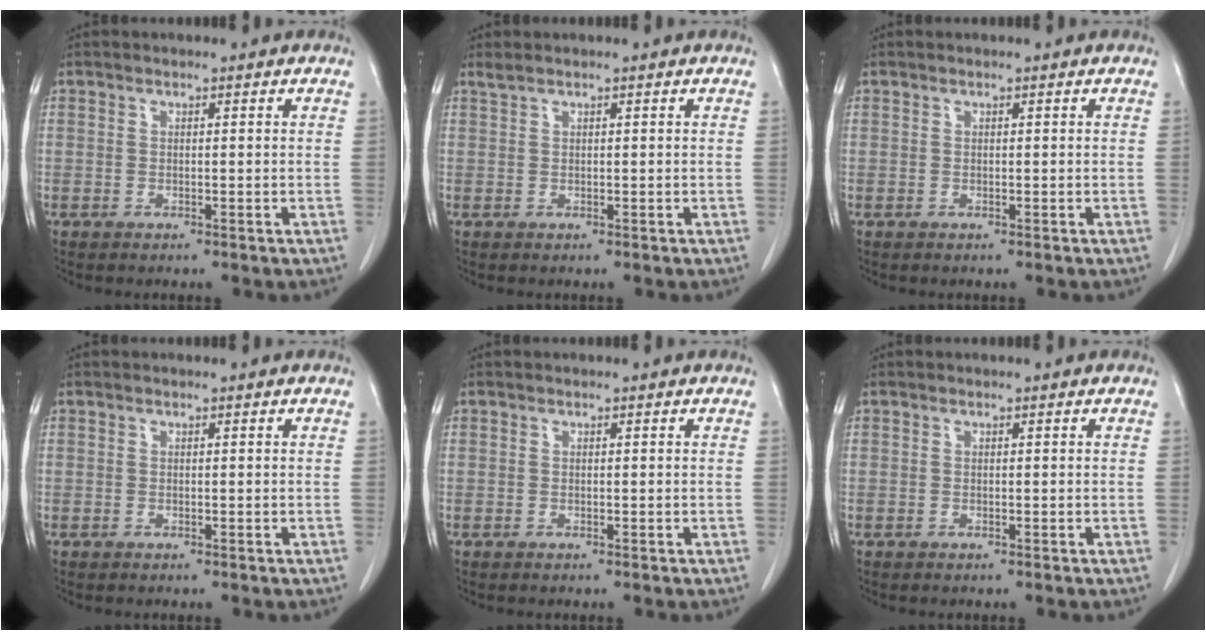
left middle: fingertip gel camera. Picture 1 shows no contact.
{"total": 0.7, "force": [0.6, -0.1, 0.3], "torque": [-0.014, 0.010, 0.018]}
{"total": 0.0}
{"total": 0.0}
{"total": 0.0}
{"total": 0.0}